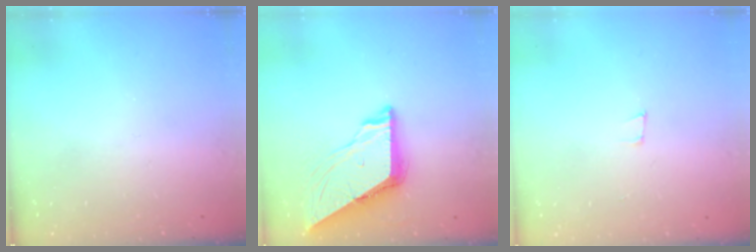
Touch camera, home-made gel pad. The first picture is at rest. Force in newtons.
{"total": 8.2, "press": 8.1, "slide": 0.9}
{"total": 4.4, "press": 3.3, "slide": 2.9}